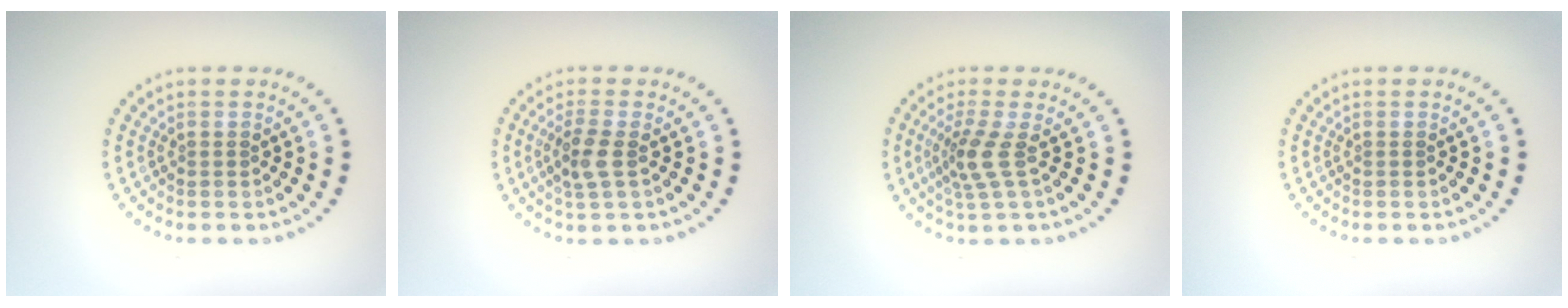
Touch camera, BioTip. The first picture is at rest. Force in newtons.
{"total": 2.5, "press": 2.3, "slide": 1.0}
{"total": 2.7, "press": 1.9, "slide": 1.9}
{"total": 0.0}